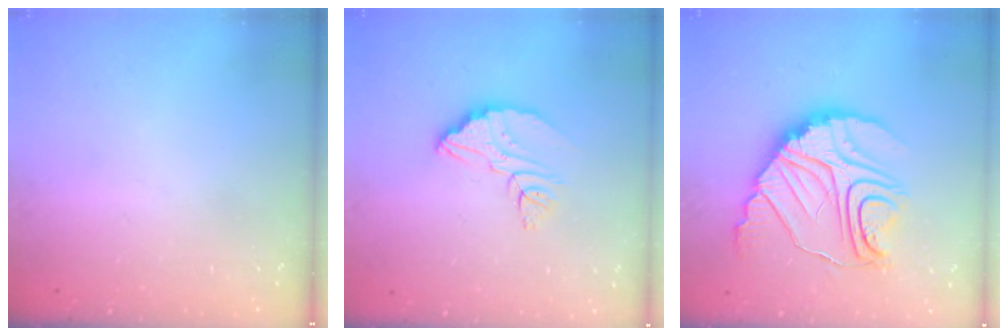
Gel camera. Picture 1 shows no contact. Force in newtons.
{"total": 9.6, "press": 9.6, "slide": 0.7}
{"total": 17.4, "press": 17.4, "slide": 1.3}